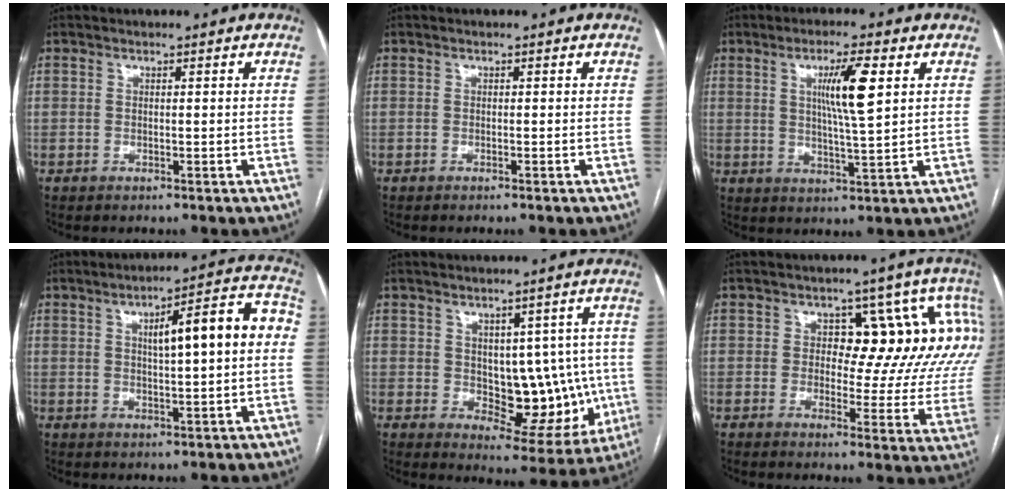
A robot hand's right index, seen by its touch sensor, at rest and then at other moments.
{"total": 0.0}
{"total": 7.8, "force": [2.4, 0.2, 7.4], "torque": [-0.131, -0.002, 0.042]}
{"total": 12.4, "force": [1.9, 2.1, 12.0], "torque": [-0.162, 0.037, 0.025]}
{"total": 12.5, "force": [-0.5, 7.0, 10.3], "torque": [-0.110, 0.016, 0.017]}
{"total": 15.6, "force": [4.5, 7.7, 12.8], "torque": [-0.142, 0.017, 0.044]}